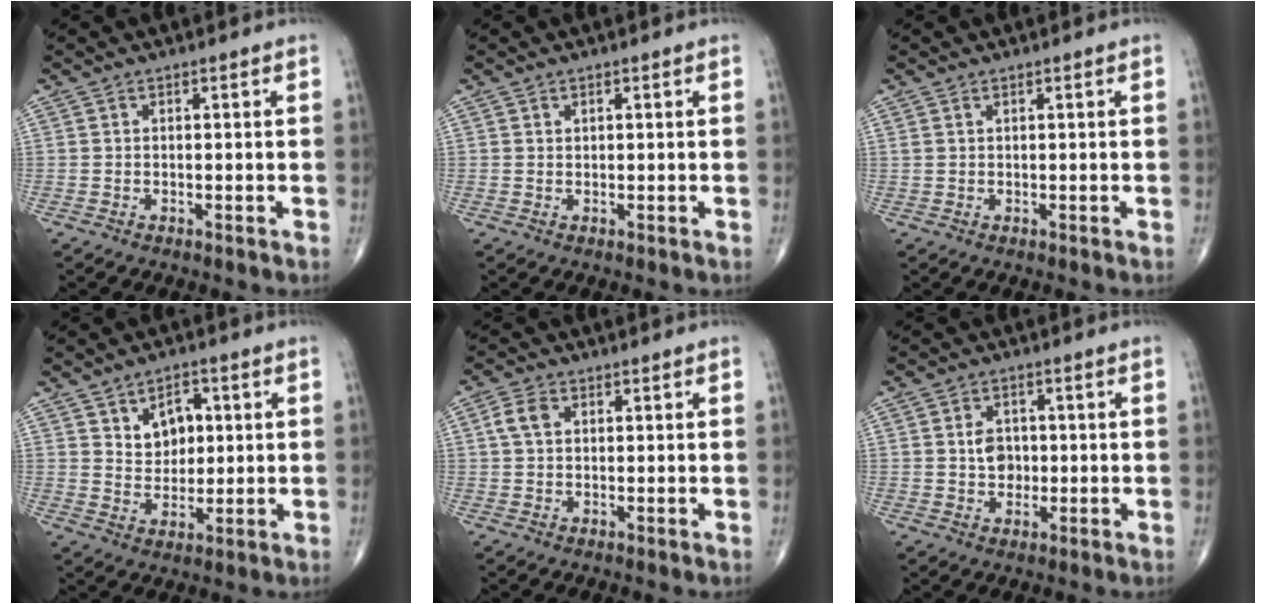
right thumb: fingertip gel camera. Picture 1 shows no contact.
{"total": 0.6, "force": [0.4, 0.4, 0.3], "torque": [-0.003, -0.003, 0.006]}
{"total": 0.7, "force": [0.5, 0.2, 0.4], "torque": [-0.010, 0.008, 0.014]}
{"total": 5.7, "force": [2.0, 3.9, 3.5], "torque": [-0.032, -0.014, 0.036]}
{"total": 3.4, "force": [0.9, 2.3, 2.4], "torque": [-0.054, 0.007, 0.015]}
{"total": 4.3, "force": [0.1, 3.4, 2.7], "torque": [-0.026, 0.002, 0.002]}